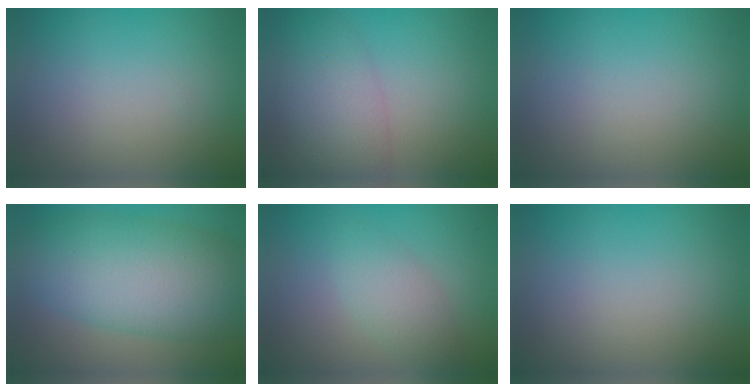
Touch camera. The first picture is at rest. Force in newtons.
{"total": 4.9, "press": 4.9, "slide": 0.1}
{"total": 0.0}
{"total": 11.3, "press": 11.3, "slide": 0.2}
{"total": 2.7, "press": 2.7, "slide": 0.1}
{"total": 0.0}